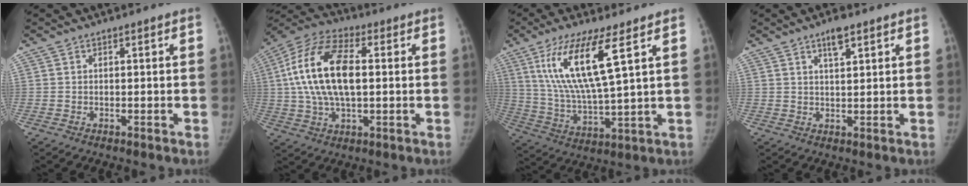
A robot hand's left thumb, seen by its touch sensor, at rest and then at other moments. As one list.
[{"total": 17.6, "force": [1.8, 9.0, 15.1], "torque": [-0.301, 0.022, 0.029]}, {"total": 14.8, "force": [6.5, 2.6, 13.0], "torque": [-0.271, -0.035, 0.130]}, {"total": 4.0, "force": [2.4, 1.2, 2.9], "torque": [-0.043, -0.010, 0.041]}]